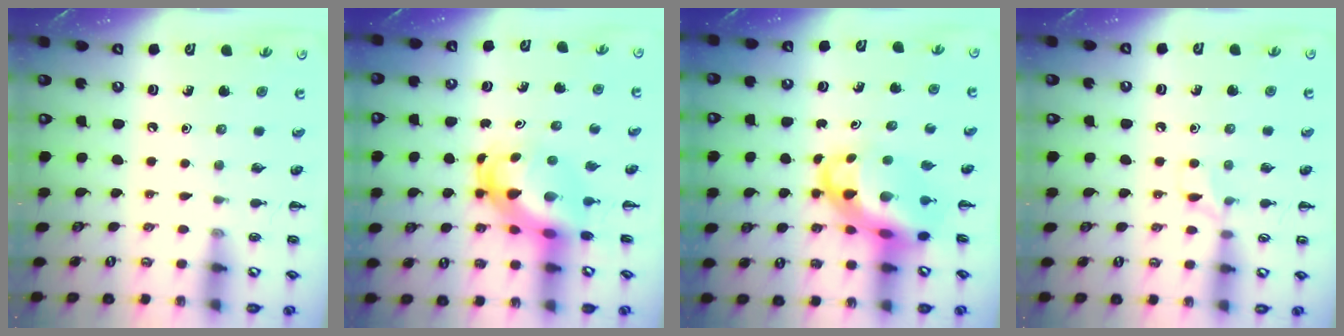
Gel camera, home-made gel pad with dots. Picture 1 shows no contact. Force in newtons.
{"total": 5.7, "press": 5.4, "slide": 1.6}
{"total": 7.5, "press": 7.2, "slide": 2.0}
{"total": 6.4, "press": 6.2, "slide": 1.9}